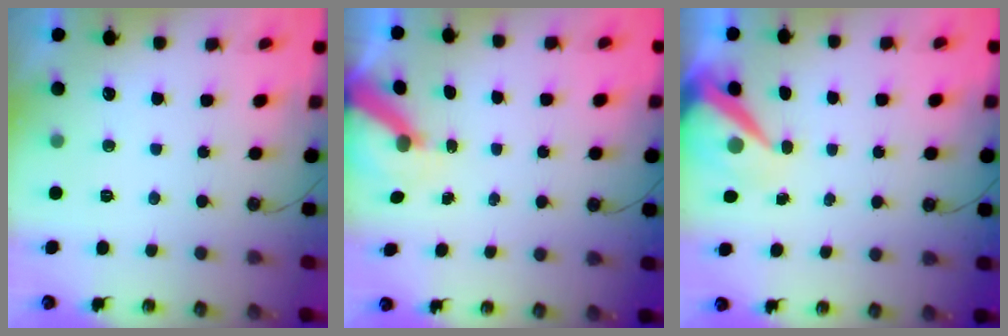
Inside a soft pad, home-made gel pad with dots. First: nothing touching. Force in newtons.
{"total": 6.1, "press": 6.1, "slide": 0.7}
{"total": 9.1, "press": 9.1, "slide": 1.0}